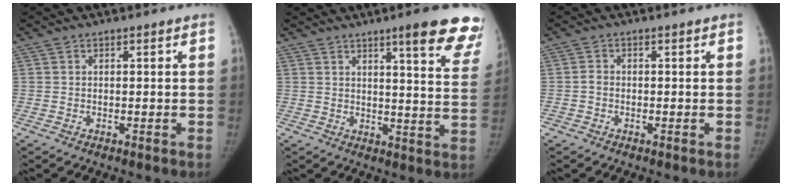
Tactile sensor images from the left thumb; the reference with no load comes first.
{"total": 14.2, "force": [10.0, 2.4, 9.8], "torque": [-0.085, -0.049, 0.107]}
{"total": 1.3, "force": [-0.5, 1.1, 0.4], "torque": [-0.002, 0.004, -0.011]}